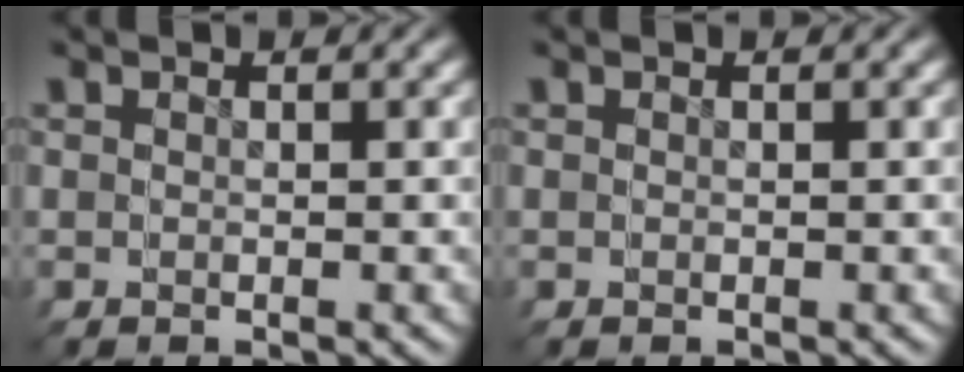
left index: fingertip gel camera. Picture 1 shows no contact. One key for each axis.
{"total": 0.0}